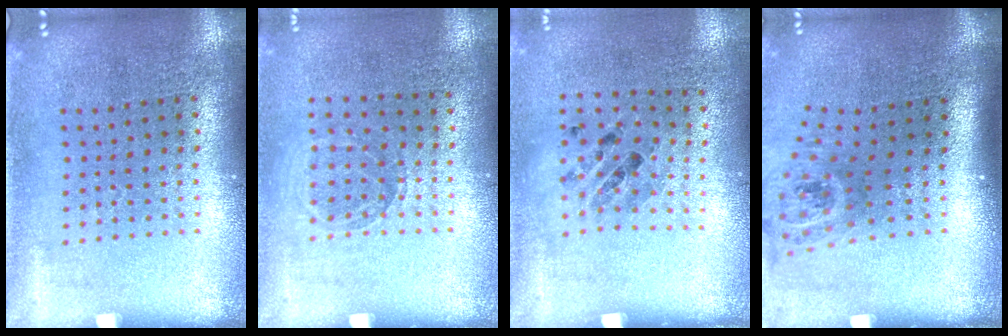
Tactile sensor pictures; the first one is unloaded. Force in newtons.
{"total": 0.9, "press": 0.9, "slide": 0.2}
{"total": 0.9, "press": 0.8, "slide": 0.5}
{"total": 1.8, "press": 1.3, "slide": 1.3}